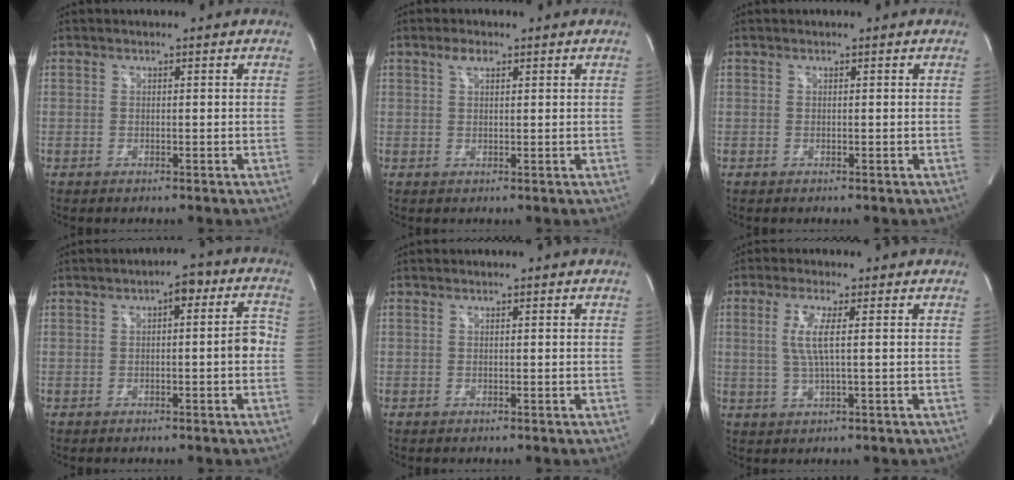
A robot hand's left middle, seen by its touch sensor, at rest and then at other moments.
{"total": 1.9, "force": [1.2, 0.8, 1.3], "torque": [-0.030, 0.008, 0.024]}
{"total": 0.0}
{"total": 5.9, "force": [0.0, 1.6, 5.7], "torque": [-0.072, 0.024, -0.004]}
{"total": 0.0}
{"total": 4.4, "force": [0.7, 0.0, 4.3], "torque": [-0.092, -0.001, 0.016]}